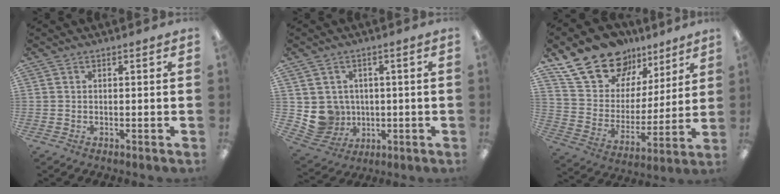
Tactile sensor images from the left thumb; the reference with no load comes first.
{"total": 7.1, "force": [0.6, 7.0, 0.8], "torque": [-0.037, -0.004, 0.022]}
{"total": 19.9, "force": [14.4, 11.9, 7.0], "torque": [-0.137, -0.088, 0.266]}